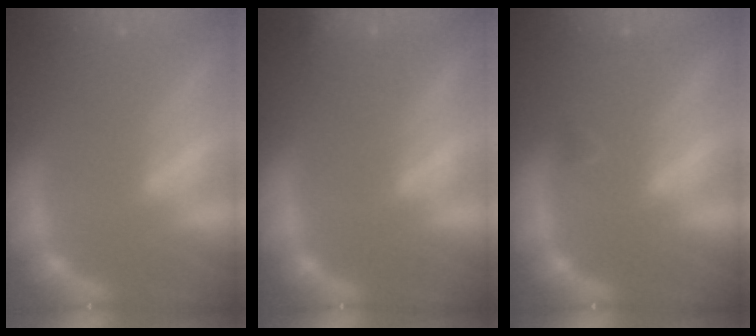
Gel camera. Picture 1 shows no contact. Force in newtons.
{"total": 2.4}
{"total": 0.9}